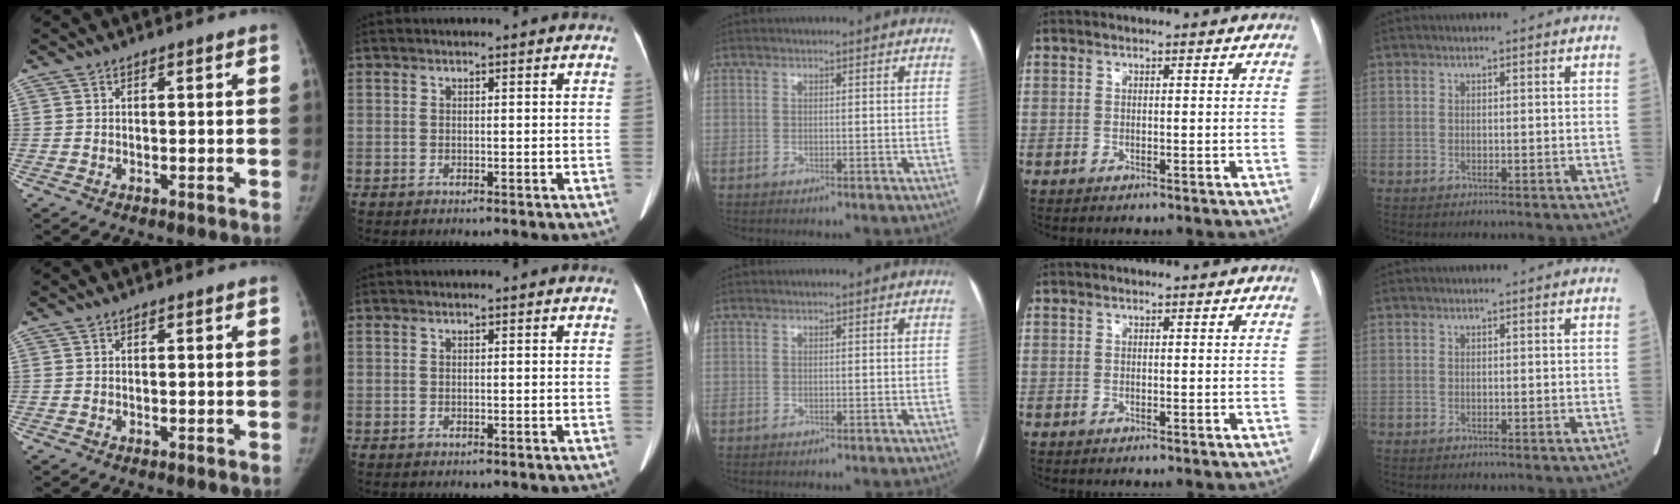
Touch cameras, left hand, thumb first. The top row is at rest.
{}